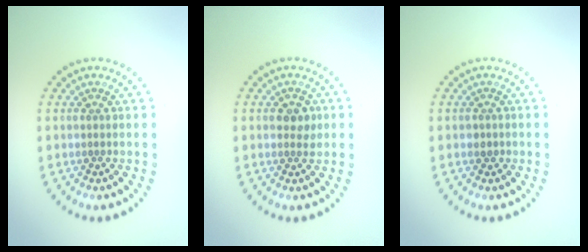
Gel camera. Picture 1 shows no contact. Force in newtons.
{"total": 1.7, "press": 1.7, "slide": 0.1}
{"total": 0.8, "press": 0.7, "slide": 0.4}